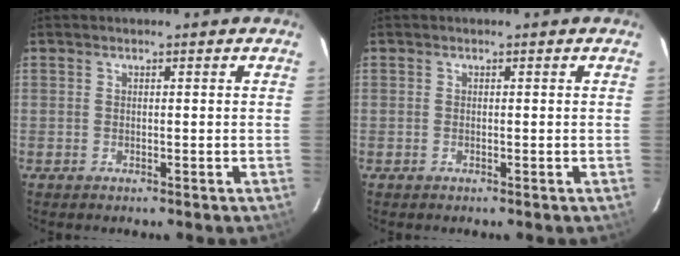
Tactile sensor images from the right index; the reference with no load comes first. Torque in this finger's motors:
{"motor_torque": [0.03, 0.03, 0.01, -0.01]}